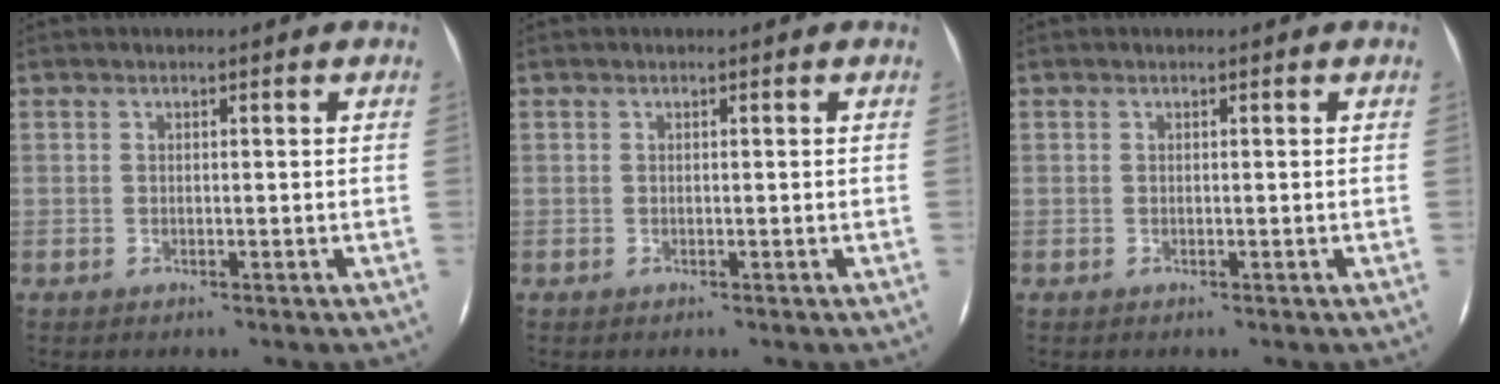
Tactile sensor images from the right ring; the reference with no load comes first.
{"total": 0.0}
{"total": 0.0}